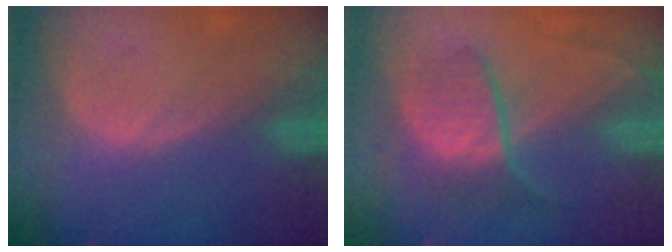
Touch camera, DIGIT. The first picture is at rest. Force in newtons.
{"total": 6.8, "press": 6.7, "slide": 1.2}